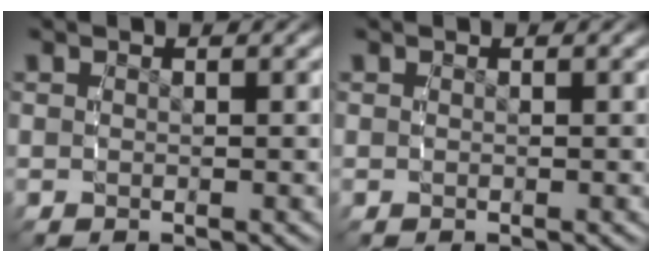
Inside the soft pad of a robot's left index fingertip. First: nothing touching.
{"total": 0.0}